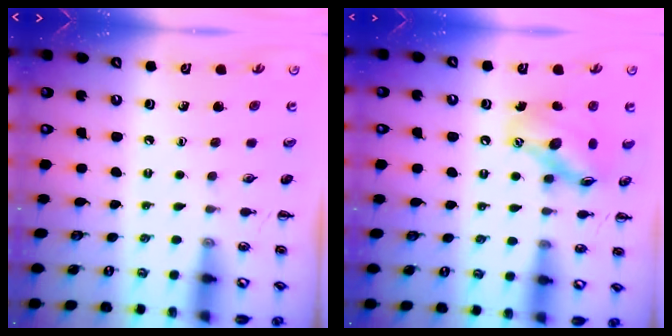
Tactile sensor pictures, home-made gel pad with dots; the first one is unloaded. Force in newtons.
{"total": 14.3, "press": 14.1, "slide": 2.2}